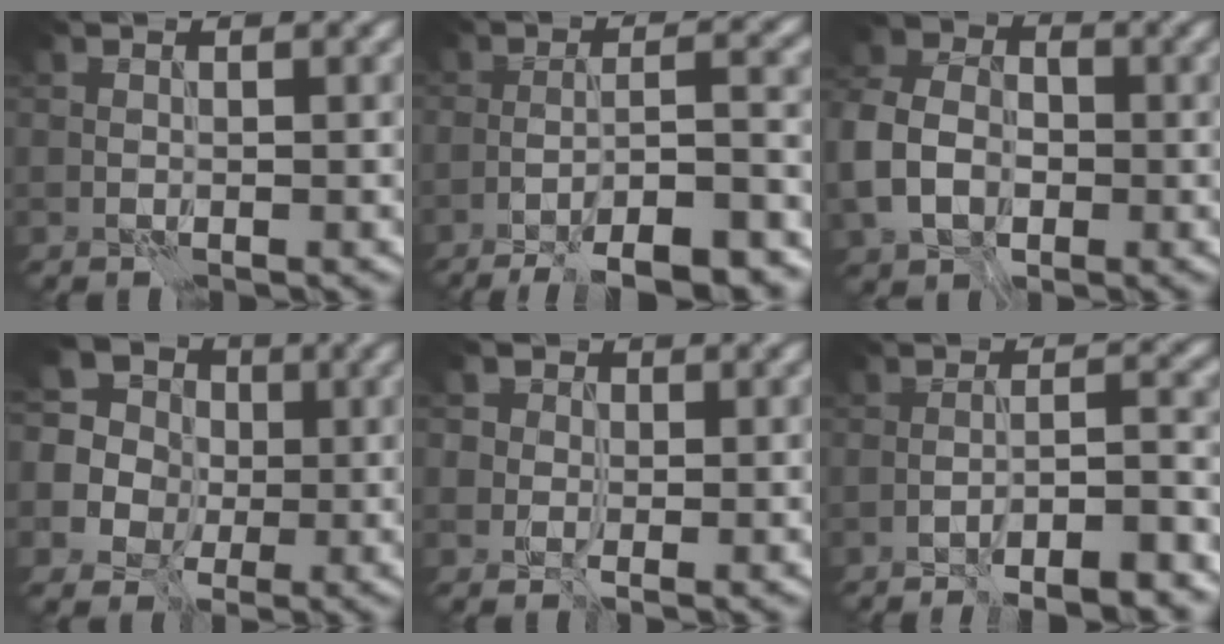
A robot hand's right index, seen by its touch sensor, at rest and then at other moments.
{"total": 11.8, "force": [-8.0, 2.8, 8.2], "torque": [-0.104, 0.004, -0.109]}
{"total": 7.1, "force": [-1.5, 5.5, 4.2], "torque": [-0.101, 0.000, -0.041]}
{"total": 11.6, "force": [2.6, 10.4, 4.4], "torque": [-0.135, 0.027, 0.012]}
{"total": 4.5, "force": [1.6, 3.8, 1.8], "torque": [-0.012, 0.019, -0.009]}
{"total": 7.6, "force": [-5.6, 1.5, 4.9], "torque": [-0.061, 0.016, -0.074]}